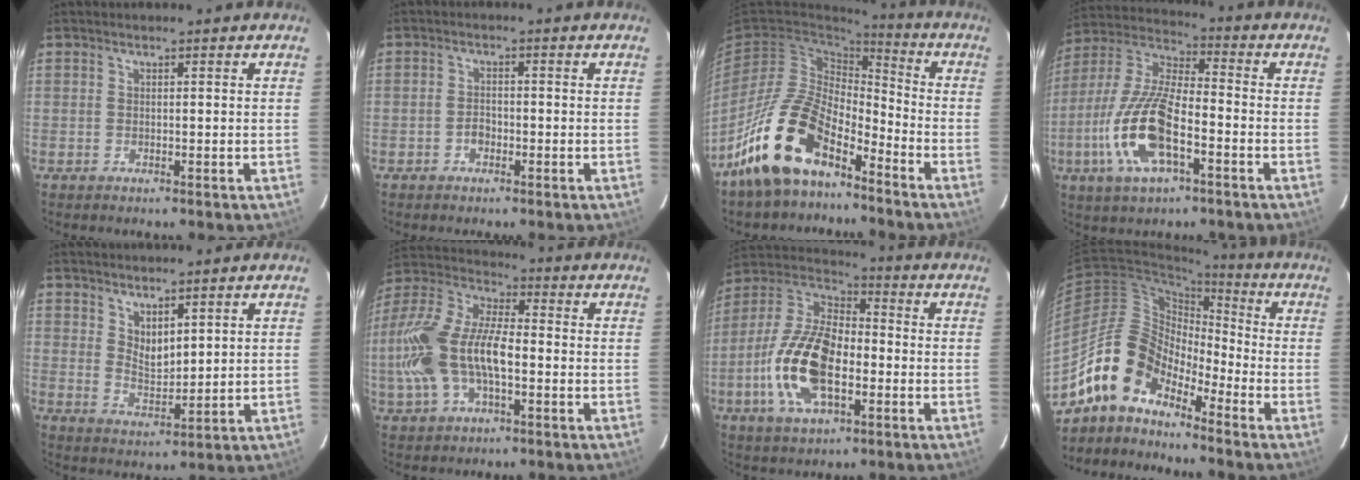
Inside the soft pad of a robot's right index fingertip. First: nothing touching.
{"total": 2.1, "force": [-1.1, 1.5, 1.0], "torque": [-0.020, 0.007, -0.018]}
{"total": 15.8, "force": [-10.7, 6.9, 9.3], "torque": [-0.182, 0.015, -0.203]}
{"total": 16.8, "force": [-6.1, 6.1, 14.4], "torque": [-0.307, -0.010, -0.122]}
{"total": 4.8, "force": [3.4, 2.2, 2.7], "torque": [-0.040, -0.006, 0.065]}
{"total": 17.3, "force": [-3.2, 8.1, 14.9], "torque": [-0.317, 0.006, -0.063]}
{"total": 17.3, "force": [-4.8, 8.3, 14.4], "torque": [-0.304, 0.001, -0.094]}
{"total": 11.5, "force": [-9.2, 5.2, 4.6], "torque": [-0.086, 0.029, -0.188]}